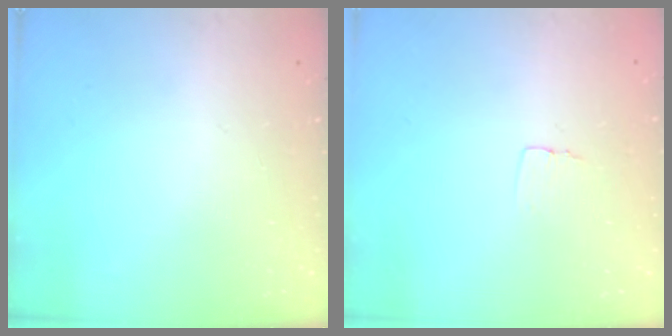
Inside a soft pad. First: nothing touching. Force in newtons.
{"total": 3.1, "press": 3.1, "slide": 0.2}